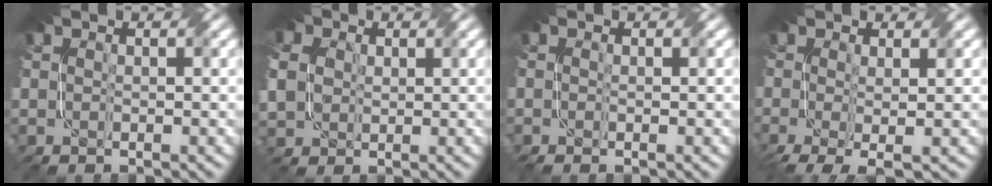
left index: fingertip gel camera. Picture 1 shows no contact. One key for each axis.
{"total": 8.0, "fx": 2.3, "fy": 6.2, "fz": 4.5, "tx": -0.117, "ty": 0.027, "tz": 0.033}
{"total": 1.2, "fx": -0.3, "fy": 0.5, "fz": 1.1, "tx": -0.016, "ty": -0.007, "tz": -0.007}
{"total": 4.1, "fx": -1.0, "fy": 1.3, "fz": 3.8, "tx": -0.064, "ty": -0.012, "tz": -0.015}